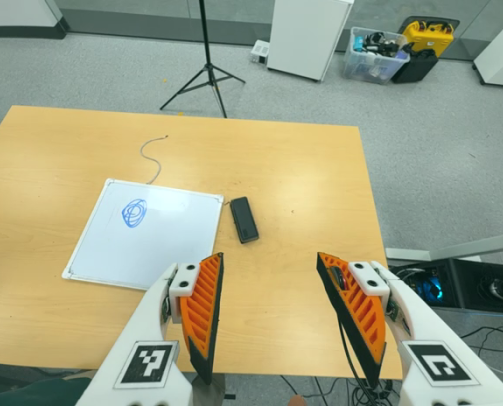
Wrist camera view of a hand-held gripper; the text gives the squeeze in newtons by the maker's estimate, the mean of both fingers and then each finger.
{"total": 0.0}